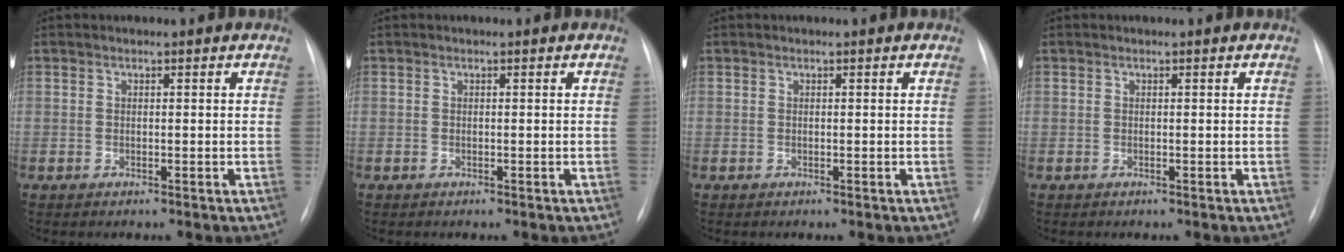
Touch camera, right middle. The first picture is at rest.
{"total": 0.0}
{"total": 0.0}
{"total": 0.0}